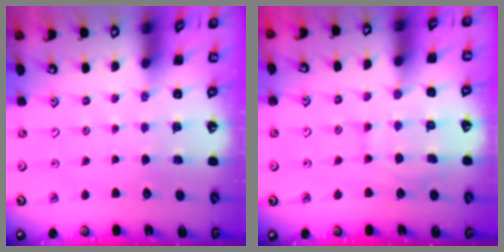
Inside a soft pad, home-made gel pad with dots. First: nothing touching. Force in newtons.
{"total": 9.3, "press": 9.2, "slide": 0.9}